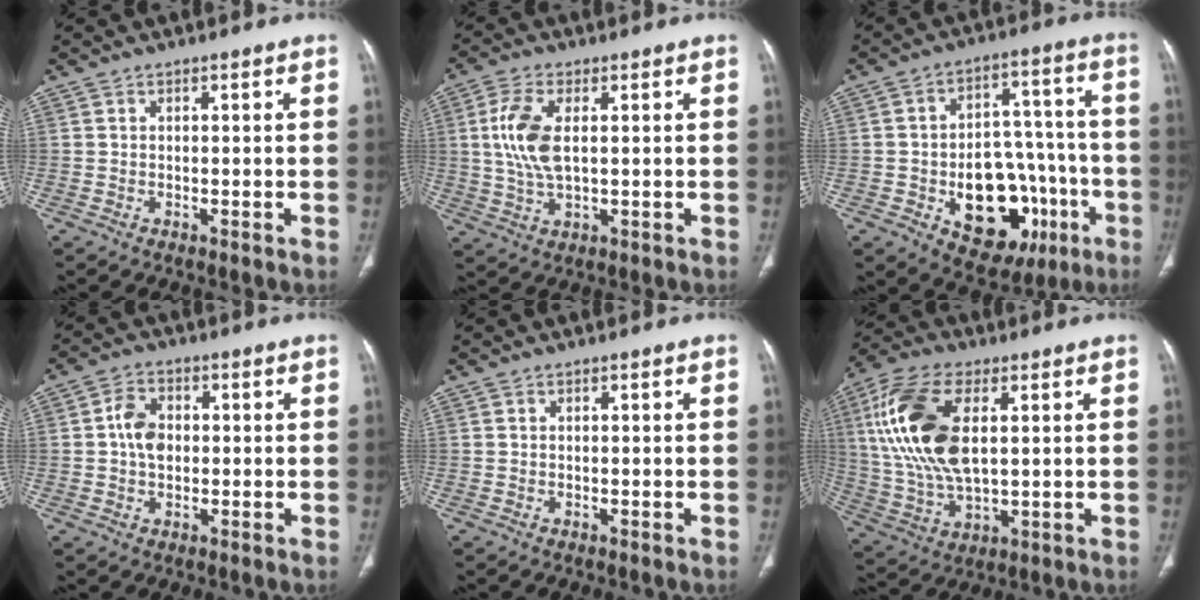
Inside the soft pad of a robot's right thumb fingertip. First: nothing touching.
{"total": 8.9, "force": [1.4, 4.3, 7.7], "torque": [-0.178, -0.002, 0.031]}
{"total": 20.3, "force": [-6.7, 13.0, 14.0], "torque": [-0.152, 0.048, -0.077]}
{"total": 5.5, "force": [0.2, 4.0, 3.8], "torque": [-0.060, 0.009, -0.001]}
{"total": 0.0}
{"total": 18.3, "force": [4.0, 9.1, 15.4], "torque": [-0.326, -0.001, 0.079]}